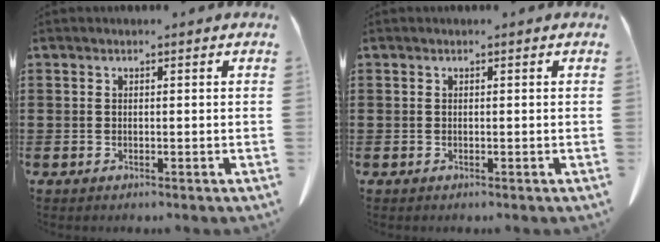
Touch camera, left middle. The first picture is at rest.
{"total": 0.0}